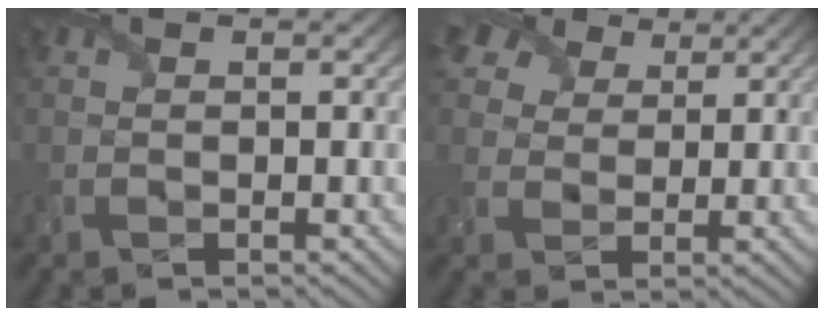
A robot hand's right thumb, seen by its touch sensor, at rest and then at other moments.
{"total": 7.8, "force": [5.1, 4.9, 3.3], "torque": [-0.092, 0.018, 0.086]}